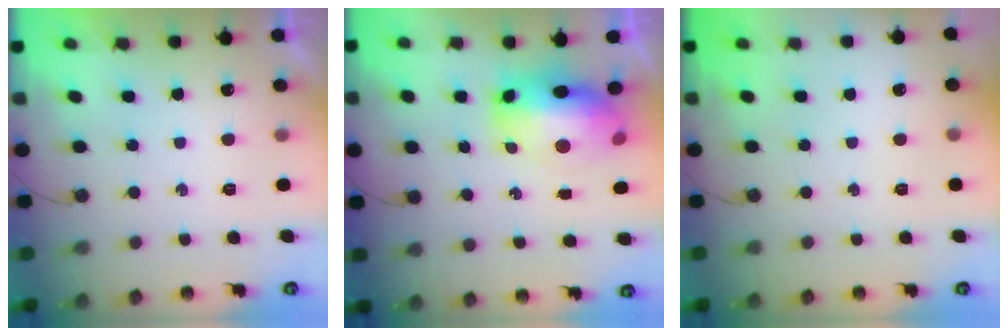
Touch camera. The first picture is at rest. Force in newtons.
{"total": 14.5, "press": 14.3, "slide": 2.6}
{"total": 0.0}